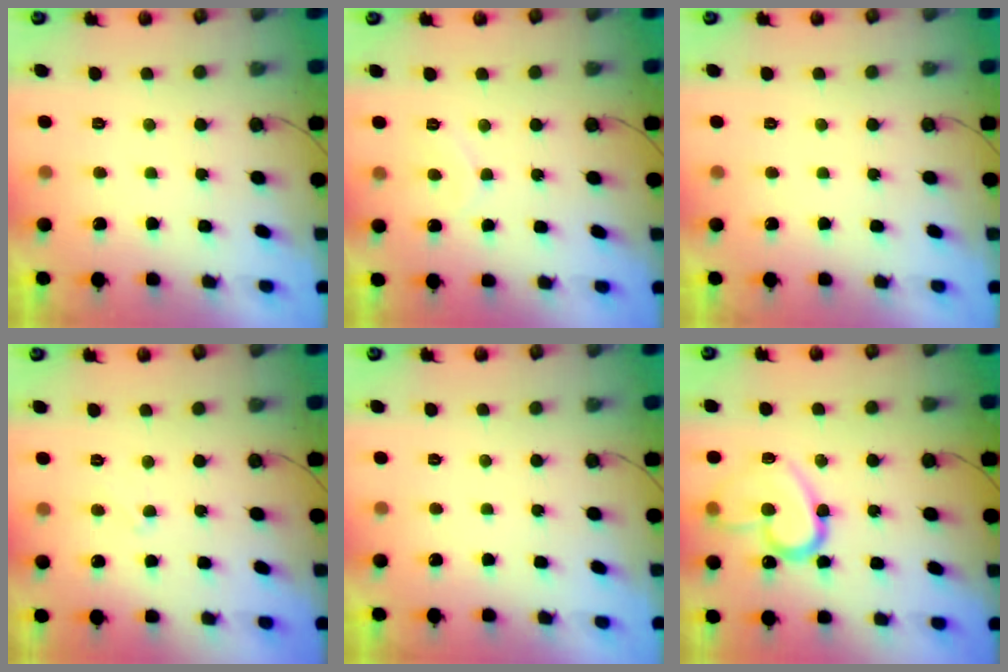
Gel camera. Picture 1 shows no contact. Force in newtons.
{"total": 4.8, "press": 4.8, "slide": 0.5}
{"total": 0.0}
{"total": 3.1, "press": 3.1, "slide": 0.2}
{"total": 0.0}
{"total": 15.0, "press": 14.9, "slide": 1.4}